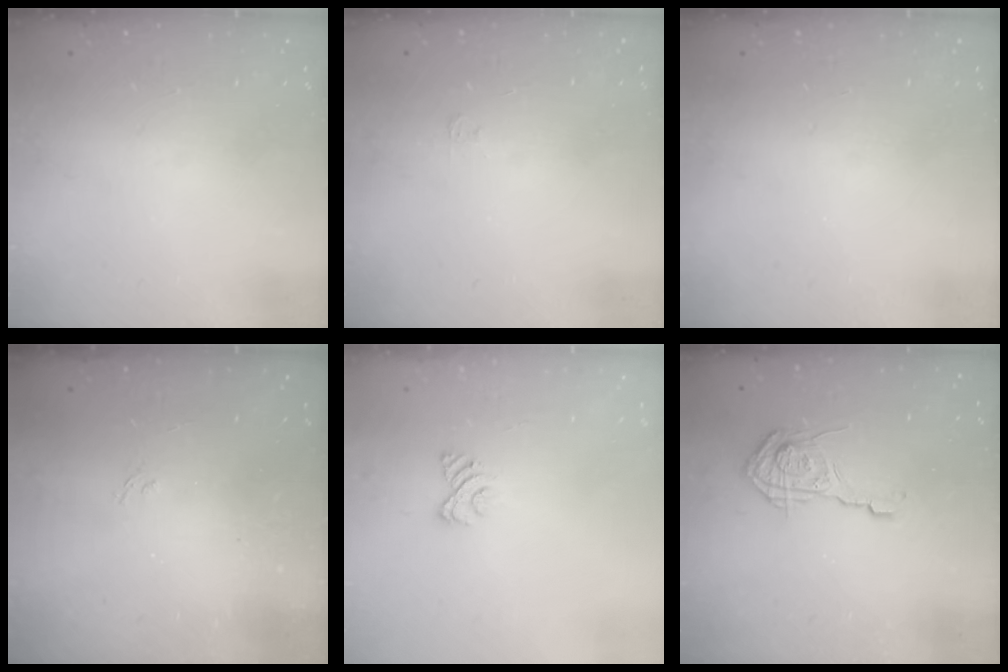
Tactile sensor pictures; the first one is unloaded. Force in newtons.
{"total": 2.8, "press": 2.8, "slide": 0.4}
{"total": 0.0}
{"total": 1.3, "press": 0.7, "slide": 1.2}
{"total": 3.5, "press": 3.2, "slide": 1.2}
{"total": 11.4, "press": 11.4, "slide": 0.6}